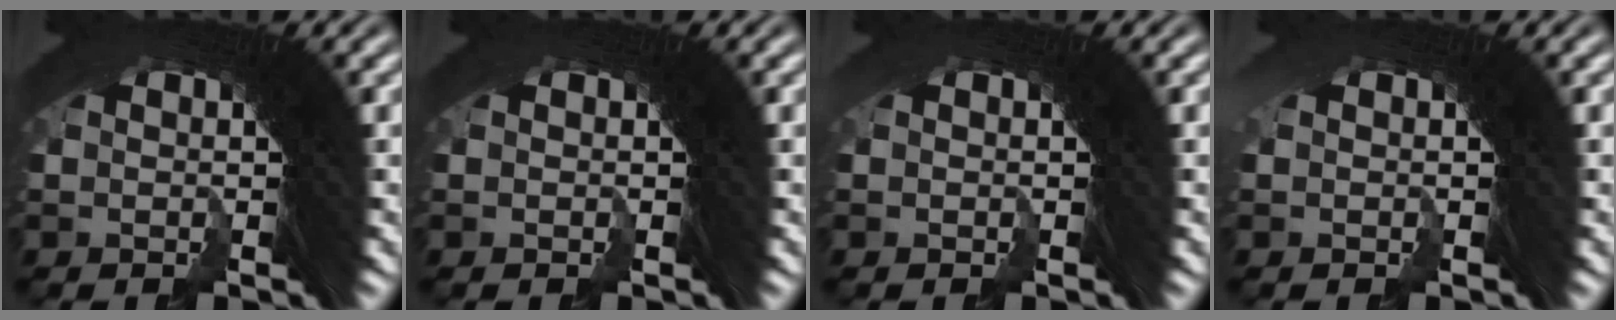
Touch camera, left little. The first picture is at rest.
{"total": 0.0}
{"total": 0.7, "force": [-0.1, -0.3, -0.6], "torque": [0.012, 0.002, -0.003]}
{"total": 1.5, "force": [0.0, -1.0, -1.1], "torque": [0.026, 0.006, -0.002]}